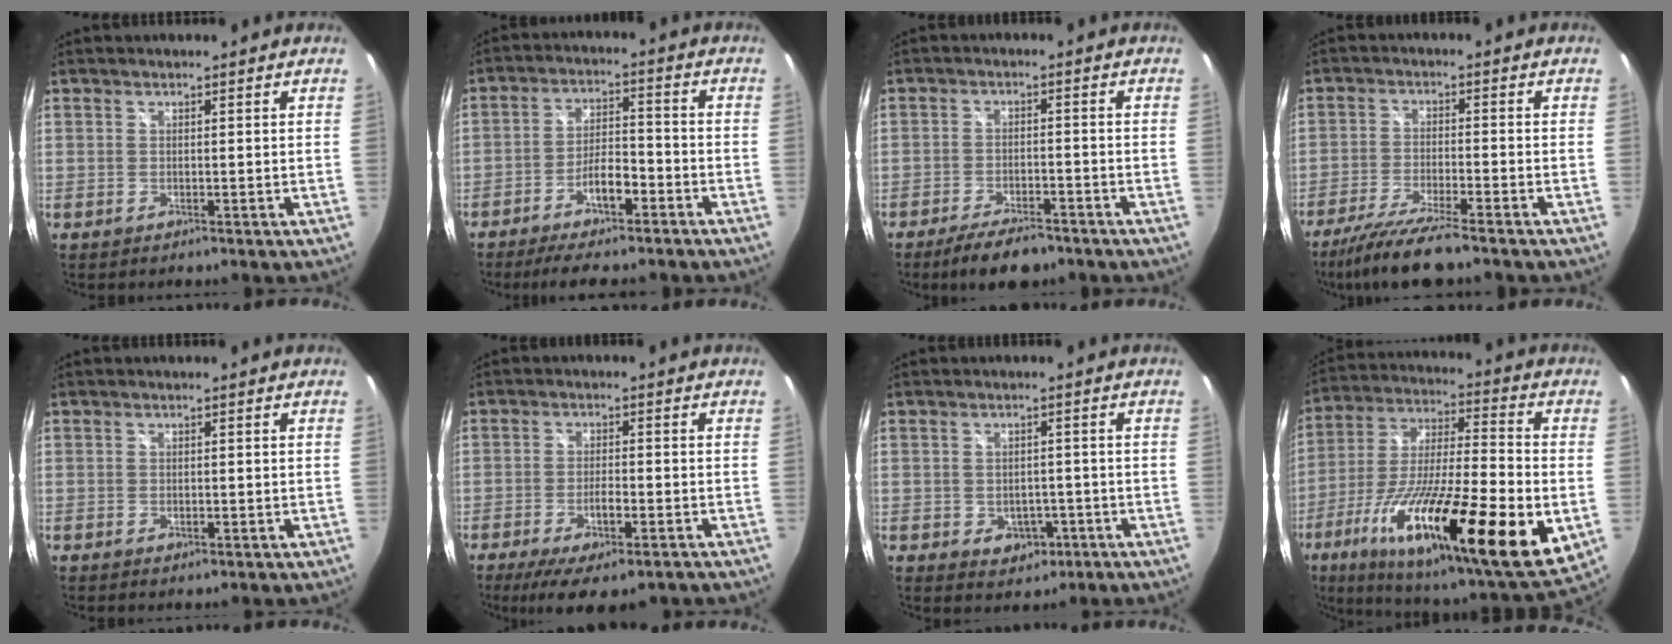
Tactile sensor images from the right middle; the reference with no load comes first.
{"total": 10.0, "force": [-7.2, 2.6, 6.4], "torque": [-0.131, 0.006, -0.118]}
{"total": 8.2, "force": [-6.6, 2.4, 4.3], "torque": [-0.099, -0.011, -0.108]}
{"total": 10.0, "force": [-8.3, 0.0, 5.5], "torque": [-0.129, -0.031, -0.148]}
{"total": 1.5, "force": [-0.3, 0.8, 1.2], "torque": [-0.015, -0.001, -0.004]}
{"total": 9.0, "force": [-5.0, 2.7, 7.0], "torque": [-0.147, -0.027, -0.082]}
{"total": 5.1, "force": [-1.8, 4.1, 2.5], "torque": [-0.048, 0.005, -0.011]}
{"total": 31.8, "force": [-10.3, 6.7, 29.4], "torque": [-0.488, -0.061, -0.176]}